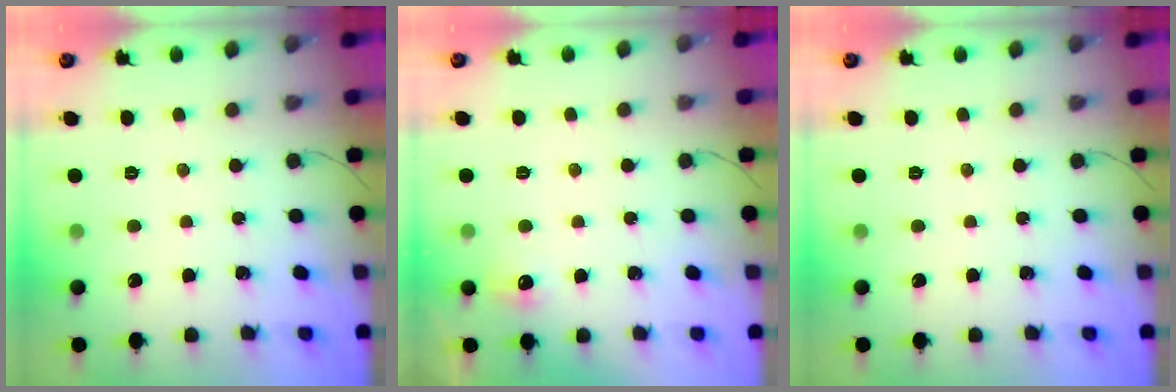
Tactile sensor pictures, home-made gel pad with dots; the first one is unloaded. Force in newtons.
{"total": 12.6, "press": 5.2, "slide": 11.4}
{"total": 0.0}